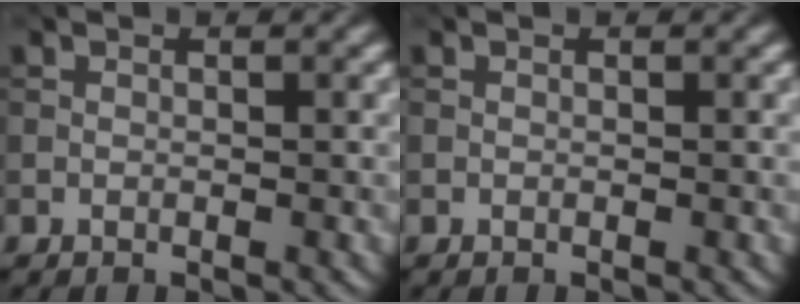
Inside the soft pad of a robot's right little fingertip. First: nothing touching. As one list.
[{"total": 0.0}]